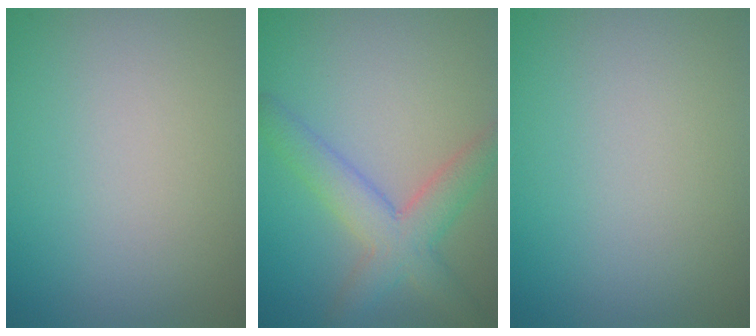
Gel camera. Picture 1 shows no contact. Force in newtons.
{"total": 4.8, "press": 4.8, "slide": 0.2}
{"total": 0.0}